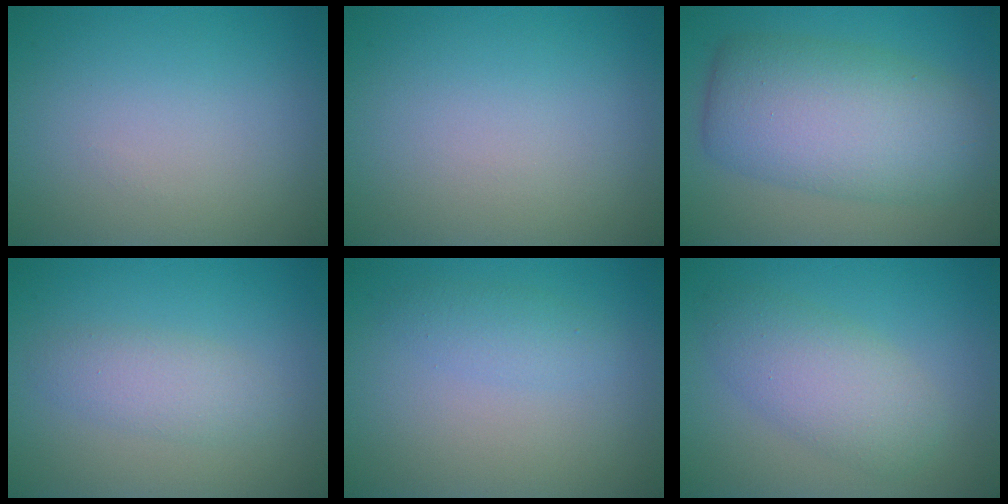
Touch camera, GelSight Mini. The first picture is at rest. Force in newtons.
{"total": 0.0}
{"total": 9.0, "press": 9.0, "slide": 0.2}
{"total": 2.4, "press": 2.4, "slide": 0.1}
{"total": 1.6, "press": 1.6, "slide": 0.0}
{"total": 4.4, "press": 4.4, "slide": 0.1}